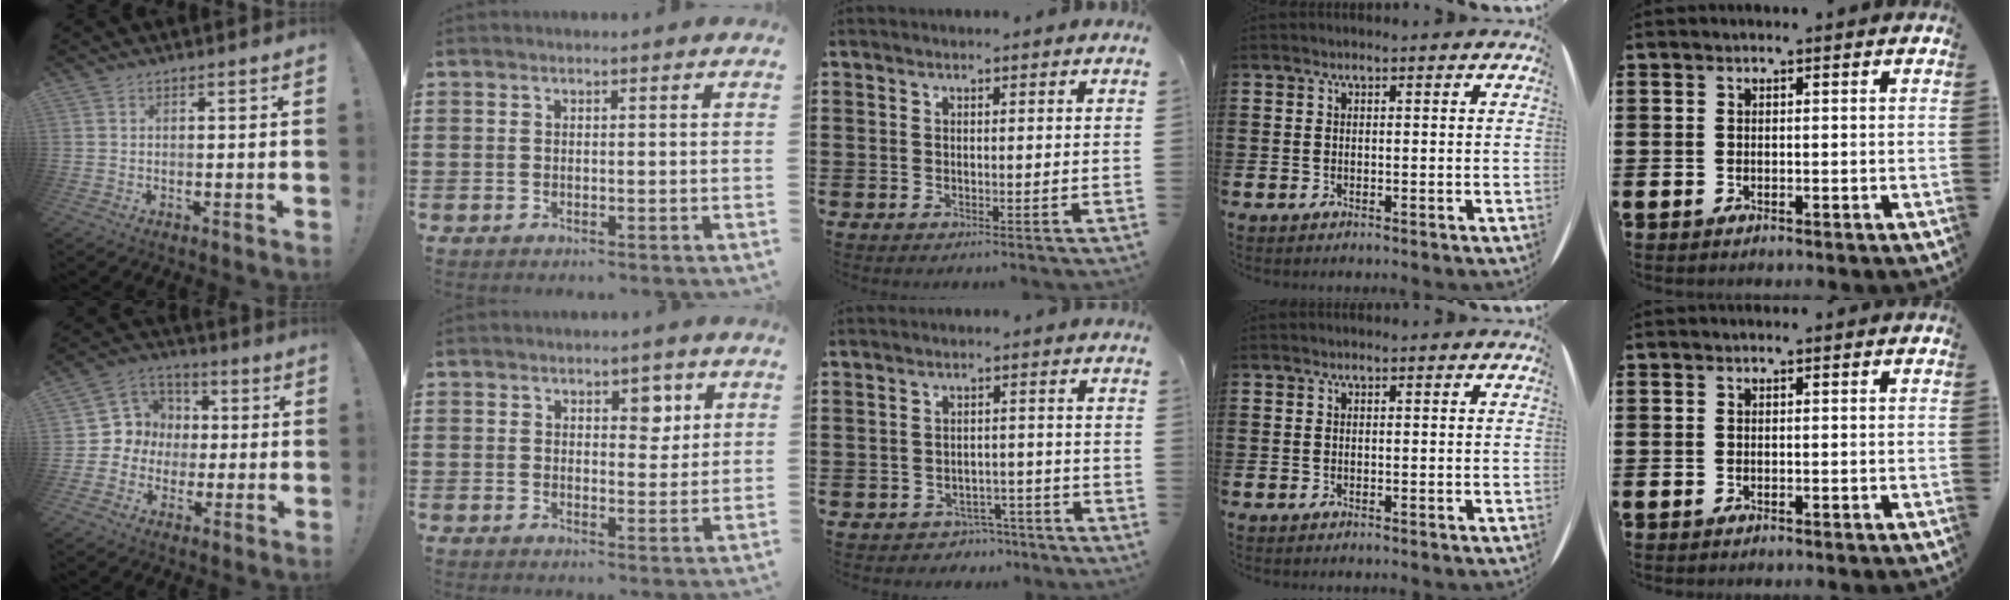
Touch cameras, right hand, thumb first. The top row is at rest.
{"thumb": {"total": 8.7, "force": [-1.3, 8.5, 1.5], "torque": [-0.025, 0.012, -0.014]}, "index": {"total": 3.7, "force": [1.9, 2.2, 2.3], "torque": [-0.020, -0.002, 0.026]}, "middle": {"total": 2.7, "force": [-2.5, 0.9, 0.0], "torque": [-0.009, 0.004, -0.055]}}